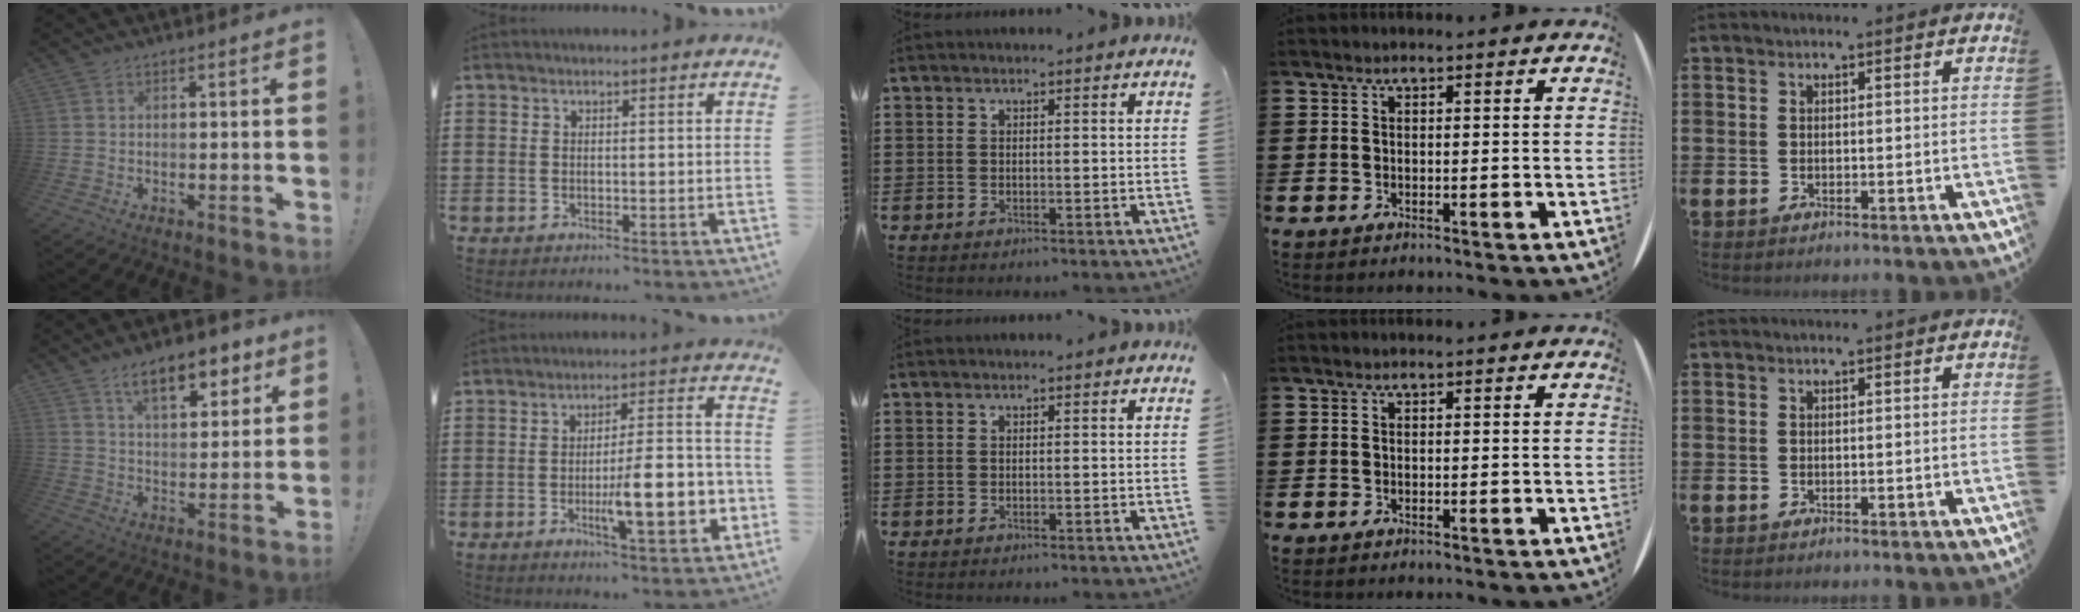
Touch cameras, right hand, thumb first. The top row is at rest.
{"thumb": {"total": 12.5, "force": [7.5, 5.3, 8.4], "torque": [-0.117, -0.033, 0.127]}, "index": {"total": 12.4, "force": [-3.3, 3.4, 11.4], "torque": [-0.169, -0.008, -0.054]}}